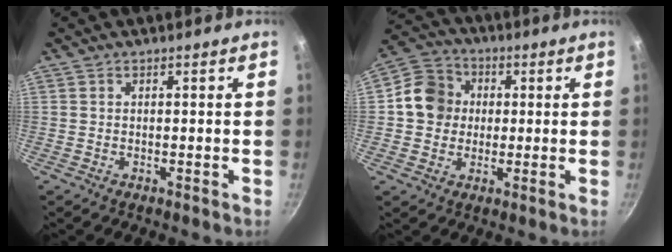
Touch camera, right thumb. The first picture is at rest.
{"total": 9.6, "force": [0.7, 8.7, 3.9], "torque": [-0.035, 0.016, -0.007]}